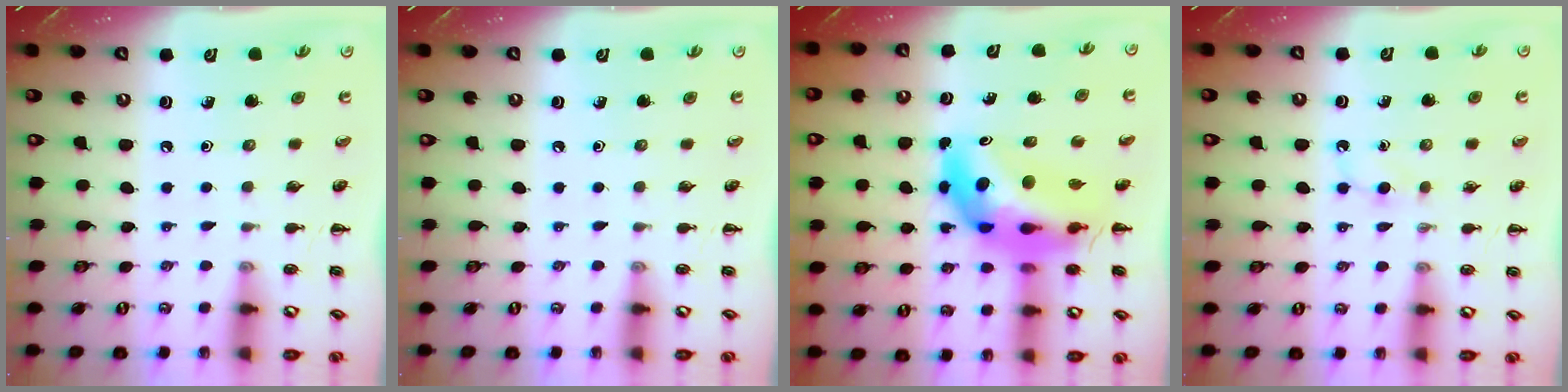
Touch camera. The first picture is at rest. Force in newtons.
{"total": 0.0}
{"total": 12.4, "press": 11.9, "slide": 3.4}
{"total": 3.1, "press": 2.9, "slide": 1.3}